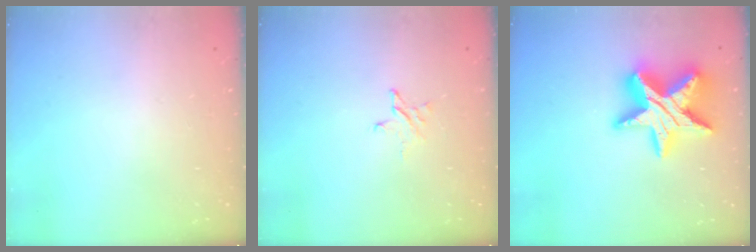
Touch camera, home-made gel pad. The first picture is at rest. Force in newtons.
{"total": 3.0, "press": 3.0, "slide": 0.4}
{"total": 20.9, "press": 20.9, "slide": 1.3}